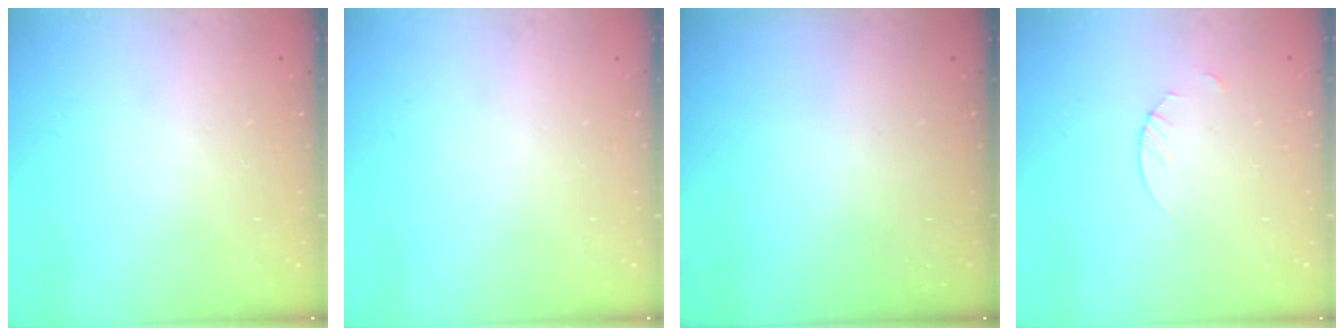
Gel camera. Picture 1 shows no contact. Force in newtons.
{"total": 0.0}
{"total": 0.0}
{"total": 1.9, "press": 1.9, "slide": 0.2}